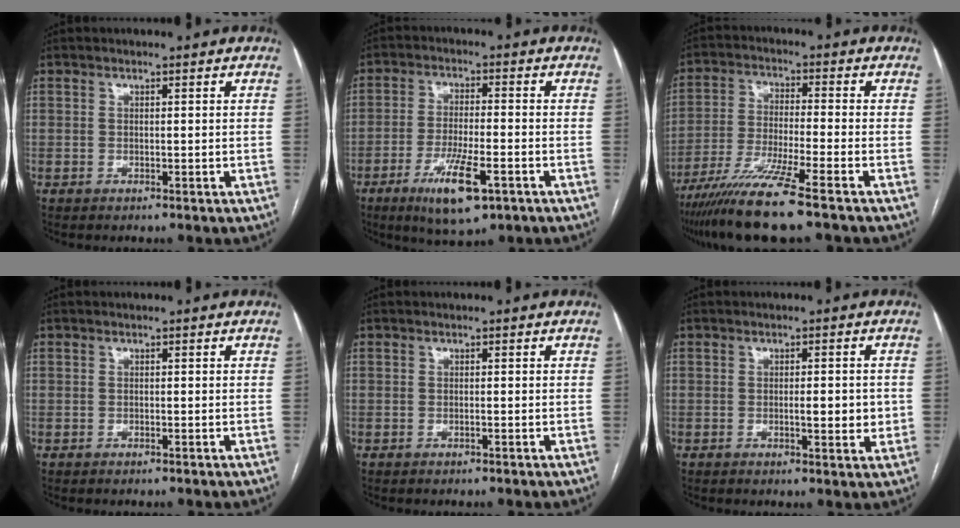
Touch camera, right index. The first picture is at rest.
{"total": 9.7, "force": [-4.9, 2.1, 8.2], "torque": [-0.152, -0.019, -0.077]}
{"total": 11.7, "force": [-8.5, -1.2, 7.9], "torque": [-0.151, -0.038, -0.151]}
{"total": 0.0}
{"total": 0.0}
{"total": 3.9, "force": [-0.2, 1.1, 3.7], "torque": [-0.057, -0.003, -0.002]}